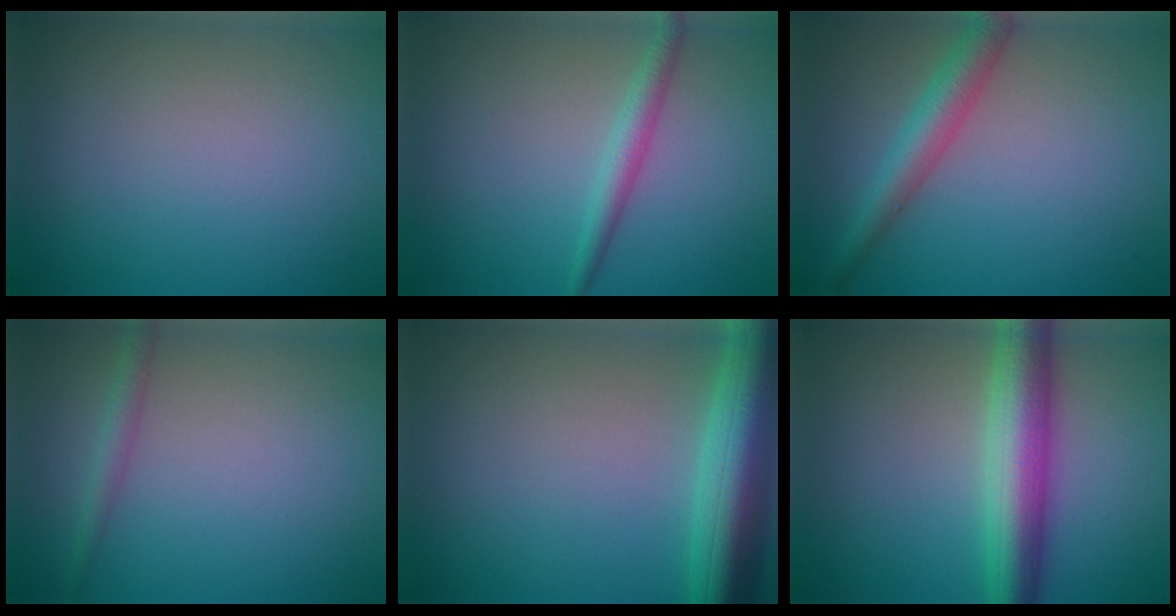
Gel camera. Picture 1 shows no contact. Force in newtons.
{"total": 2.1, "press": 2.1, "slide": 0.1}
{"total": 3.8, "press": 3.8, "slide": 0.2}
{"total": 1.7, "press": 1.7, "slide": 0.1}
{"total": 8.1, "press": 8.1, "slide": 0.6}
{"total": 7.0, "press": 7.0, "slide": 0.0}